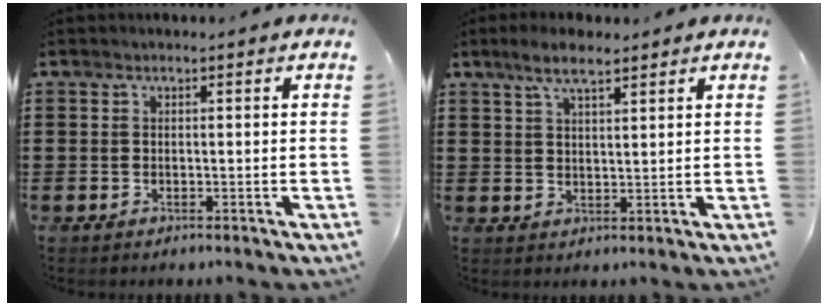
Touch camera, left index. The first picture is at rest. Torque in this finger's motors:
{"motor_torque": [0.31, -0.35, 0.44, 0.13]}